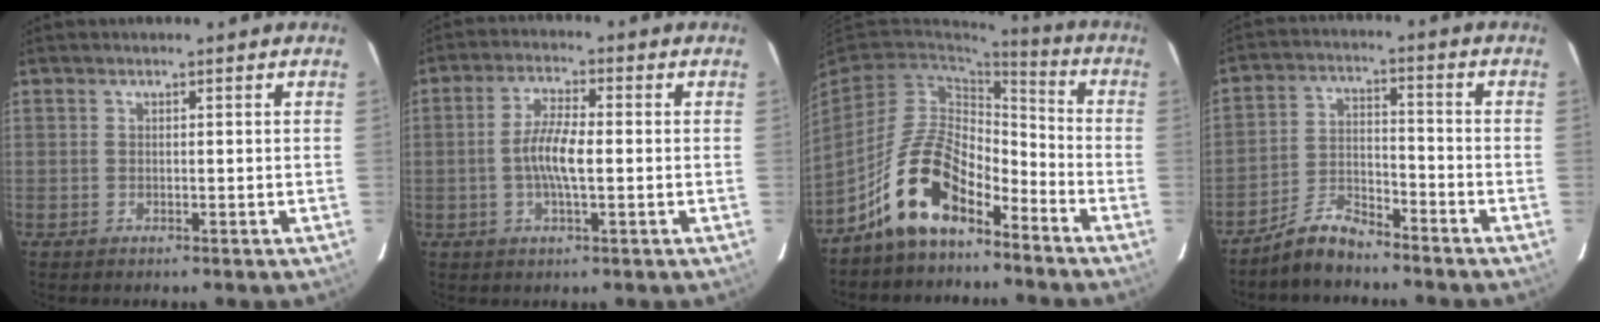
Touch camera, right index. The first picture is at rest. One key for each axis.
{"total": 6.3, "fx": -0.8, "fy": 1.5, "fz": 6.1, "tx": -0.120, "ty": 0.006, "tz": -0.016}
{"total": 13.2, "fx": -8.7, "fy": 6.0, "fz": 8.0, "tx": -0.160, "ty": 0.018, "tz": -0.161}
{"total": 7.4, "fx": -6.8, "fy": 2.5, "fz": 1.4, "tx": -0.033, "ty": 0.035, "tz": -0.134}